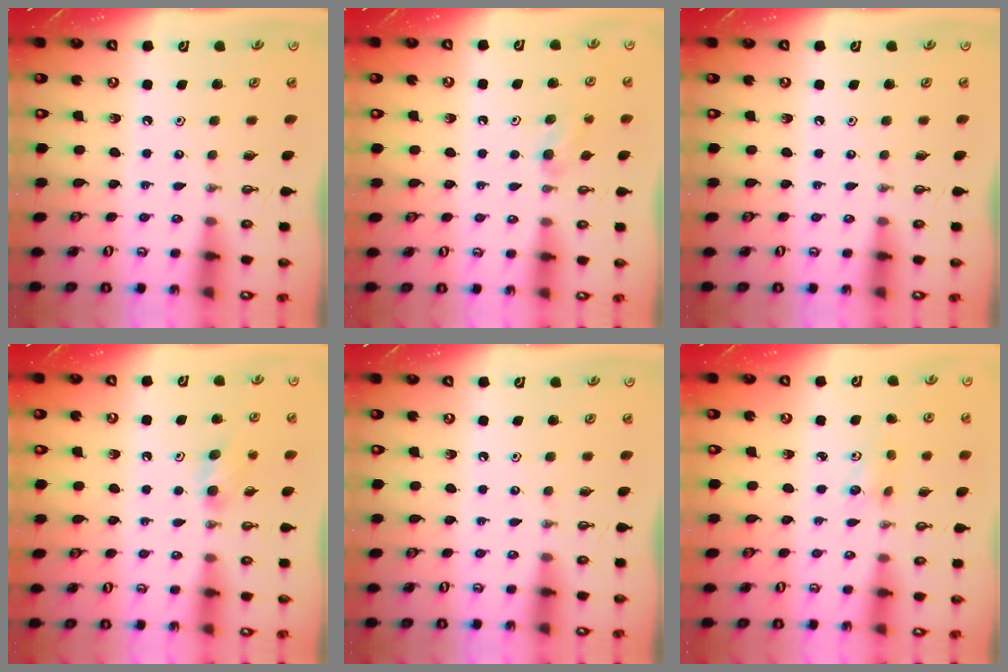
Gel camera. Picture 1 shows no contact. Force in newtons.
{"total": 5.4, "press": 5.2, "slide": 1.4}
{"total": 0.0}
{"total": 7.2, "press": 3.9, "slide": 6.0}
{"total": 0.0}
{"total": 6.9, "press": 4.9, "slide": 4.8}